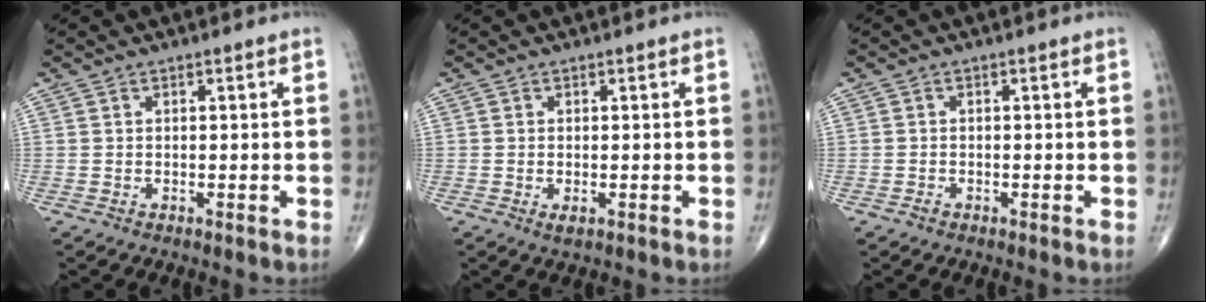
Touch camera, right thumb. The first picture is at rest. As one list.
[{"total": 1.3, "force": [-0.4, 0.6, 1.1], "torque": [-0.020, -0.004, -0.006]}, {"total": 0.7, "force": [-0.5, 0.4, 0.2], "torque": [-0.003, 0.001, -0.013]}]